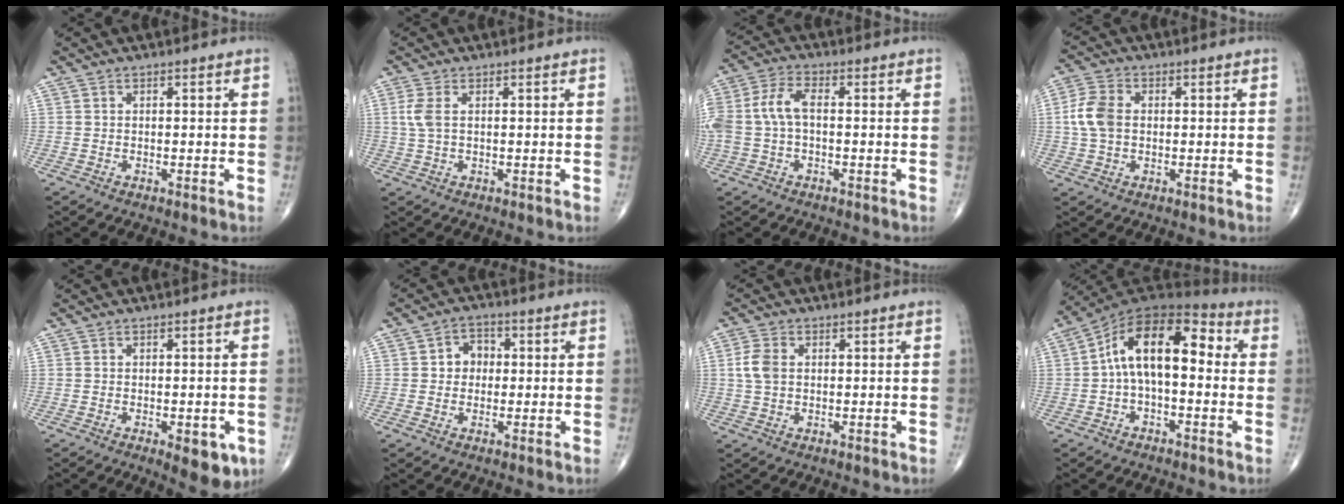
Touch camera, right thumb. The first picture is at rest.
{"total": 3.1, "force": [0.6, 1.4, 2.7], "torque": [-0.077, 0.007, 0.017]}
{"total": 9.3, "force": [-0.1, 5.1, 7.7], "torque": [-0.188, 0.030, -0.001]}
{"total": 6.6, "force": [0.3, 4.5, 4.8], "torque": [-0.104, 0.012, 0.003]}
{"total": 6.4, "force": [-2.4, 2.6, 5.3], "torque": [-0.049, -0.001, -0.022]}
{"total": 4.5, "force": [0.3, 3.8, 2.3], "torque": [-0.010, 0.013, -0.003]}
{"total": 4.1, "force": [0.5, 2.8, 3.0], "torque": [-0.070, 0.006, 0.007]}
{"total": 14.3, "force": [0.6, 7.6, 12.1], "torque": [-0.180, 0.050, -0.005]}